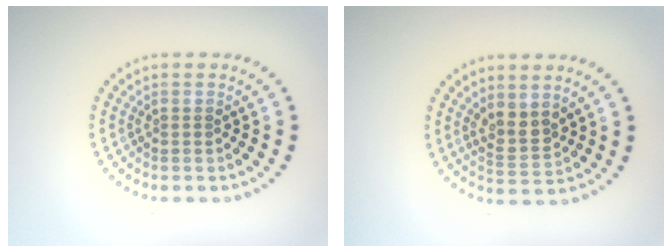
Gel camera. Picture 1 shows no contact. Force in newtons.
{"total": 2.3, "press": 2.0, "slide": 1.2}